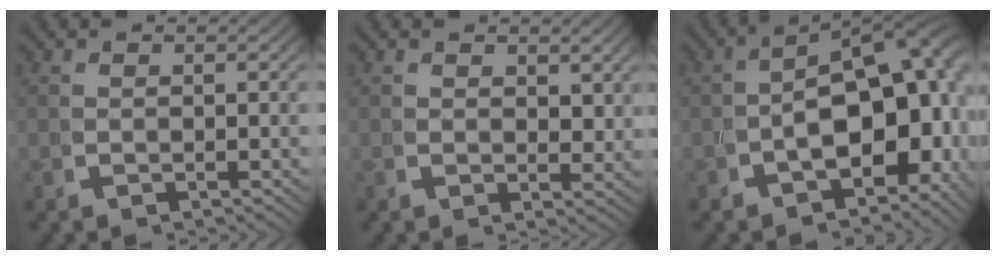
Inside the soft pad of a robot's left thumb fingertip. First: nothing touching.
{"total": 1.7, "force": [1.4, 0.8, 0.6], "torque": [-0.001, -0.011, 0.025]}
{"total": 14.9, "force": [-0.8, 9.6, 11.3], "torque": [-0.152, -0.035, -0.004]}